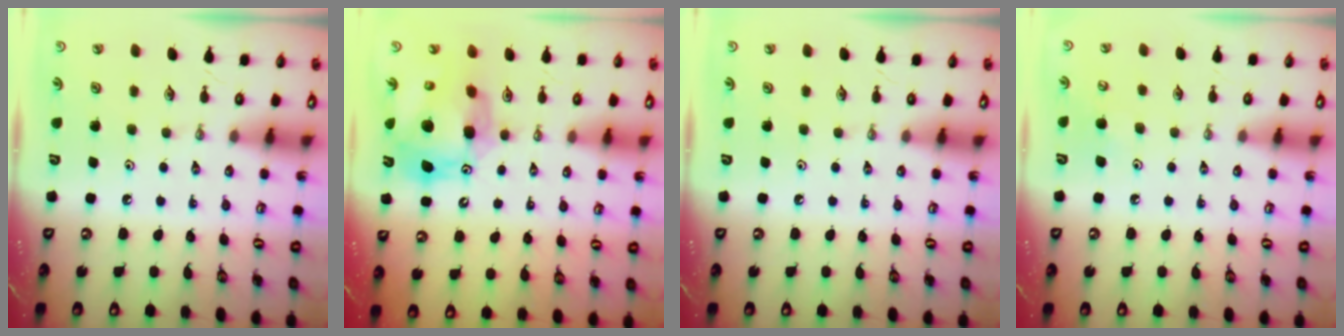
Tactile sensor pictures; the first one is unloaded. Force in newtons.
{"total": 16.5, "press": 16.4, "slide": 1.7}
{"total": 0.0}
{"total": 5.6, "press": 5.5, "slide": 0.7}